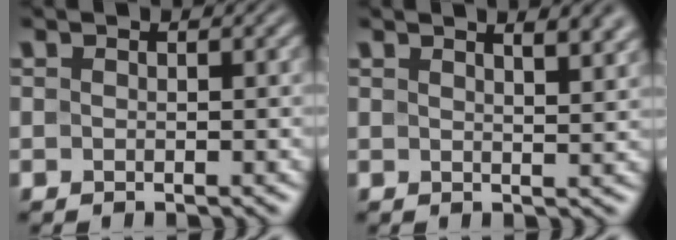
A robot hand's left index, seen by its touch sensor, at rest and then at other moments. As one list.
[{"total": 4.7, "force": [3.1, 1.7, 3.2], "torque": [-0.013, 0.025, 0.024]}]